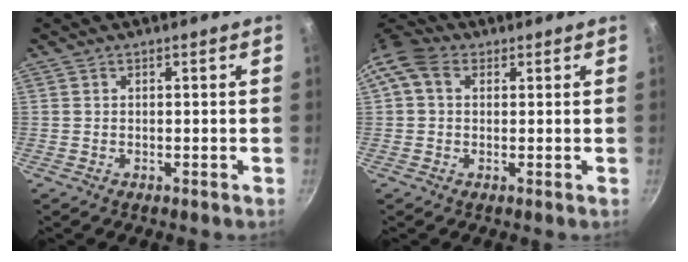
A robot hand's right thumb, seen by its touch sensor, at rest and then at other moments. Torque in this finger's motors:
{"motor_torque": [1.54, 1.63, 1.10, 0.17, 0.45]}